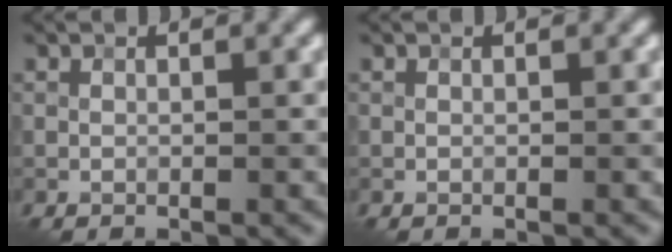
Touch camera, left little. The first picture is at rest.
{"total": 0.0}